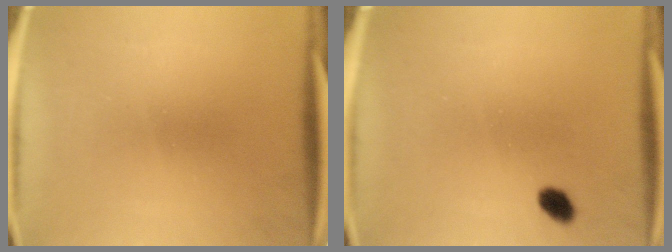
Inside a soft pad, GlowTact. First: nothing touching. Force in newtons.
{"total": 2.4}